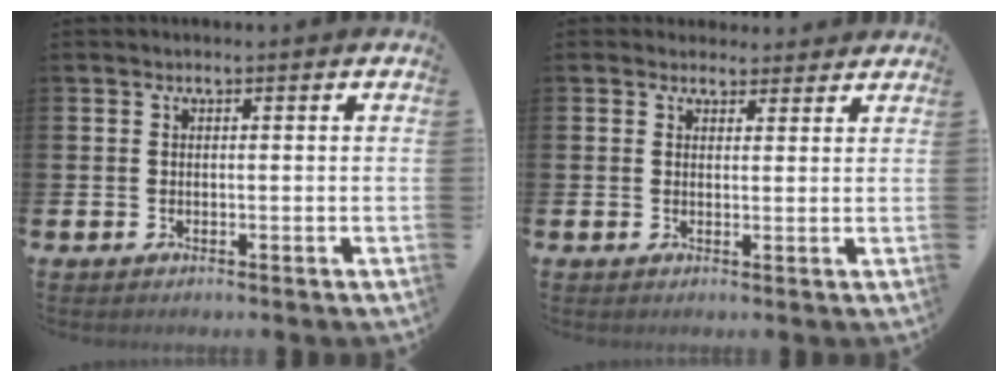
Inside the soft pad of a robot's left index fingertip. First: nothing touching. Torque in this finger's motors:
{"motor_torque": [1.03, -1.11, 0.14, -0.01]}